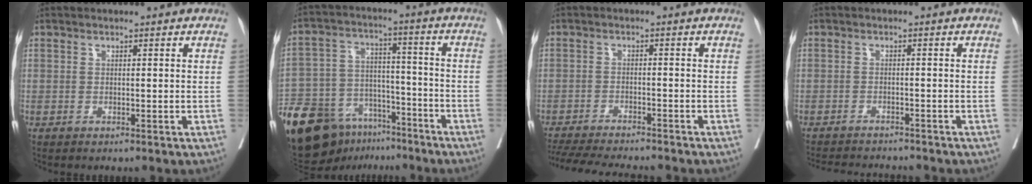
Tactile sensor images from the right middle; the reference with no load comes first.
{"total": 23.3, "force": [-15.8, 12.6, 11.6], "torque": [-0.297, -0.002, -0.269]}
{"total": 13.6, "force": [-12.4, 1.6, 5.5], "torque": [-0.096, -0.019, -0.179]}
{"total": 8.2, "force": [-7.9, 0.9, 2.1], "torque": [-0.027, -0.003, -0.111]}